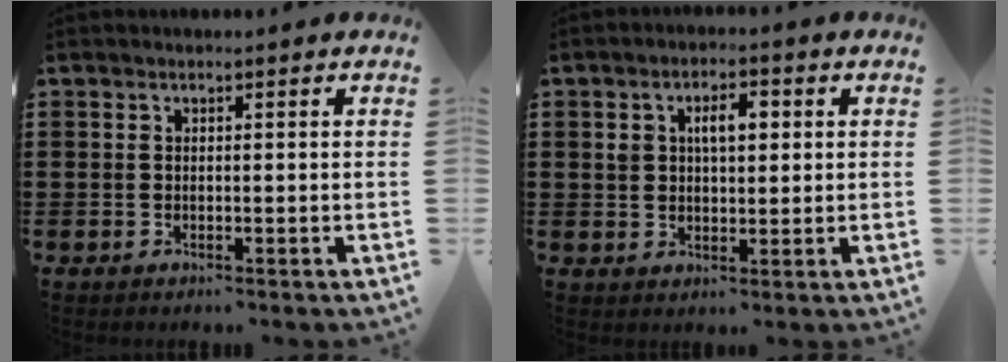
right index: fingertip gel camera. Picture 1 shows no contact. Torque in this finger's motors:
{"motor_torque": [0.26, -0.10, 0.34, 0.05]}